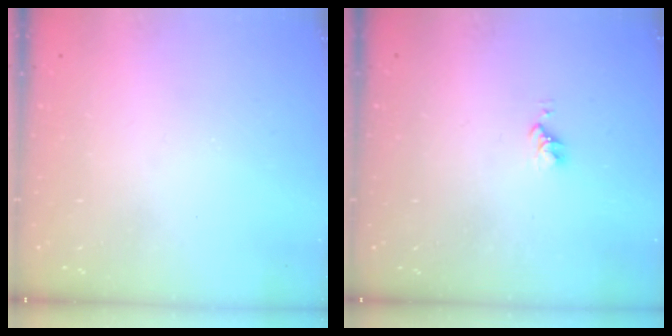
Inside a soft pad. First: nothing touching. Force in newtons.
{"total": 2.8, "press": 2.8, "slide": 0.4}